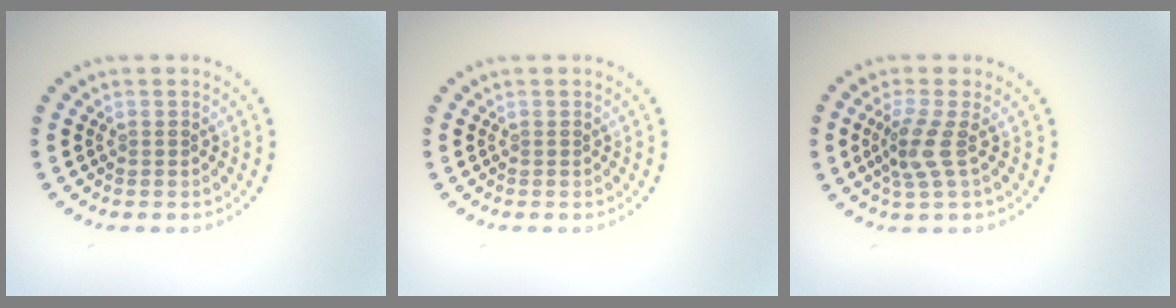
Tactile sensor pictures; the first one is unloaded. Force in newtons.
{"total": 0.0}
{"total": 2.7, "press": 2.1, "slide": 1.7}